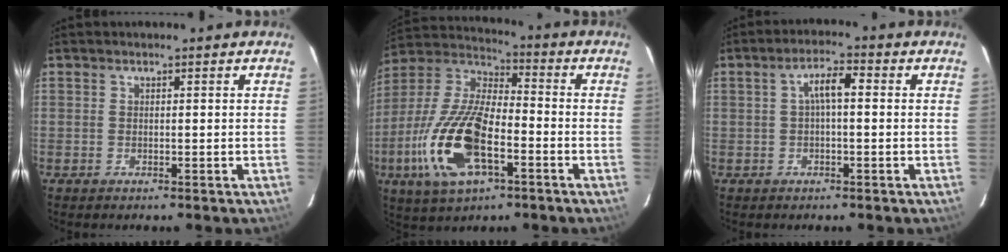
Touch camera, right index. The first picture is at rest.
{"total": 20.0, "force": [-7.0, 8.6, 16.6], "torque": [-0.361, -0.016, -0.135]}
{"total": 4.2, "force": [0.2, 1.3, 3.9], "torque": [-0.073, 0.014, 0.005]}